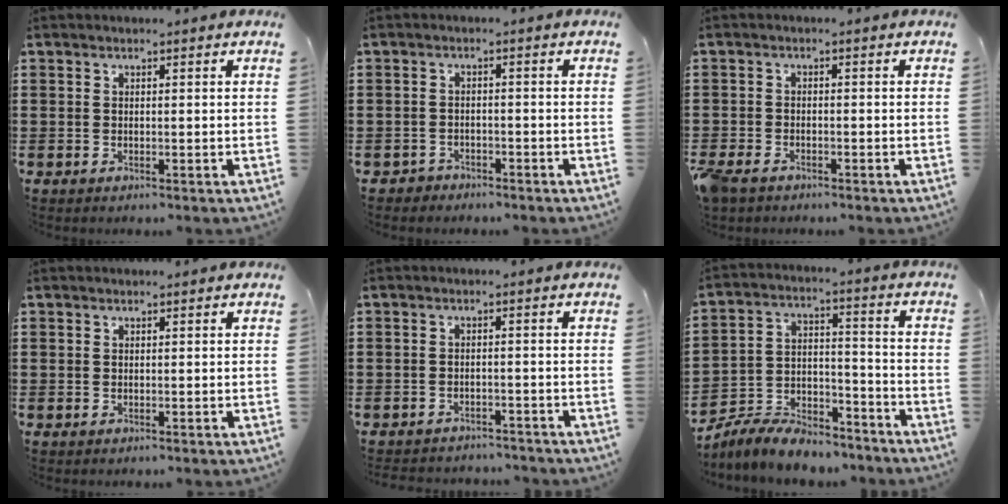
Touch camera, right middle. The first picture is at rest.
{"total": 1.8, "force": [-1.7, 0.5, -0.2], "torque": [-0.005, -0.001, -0.039]}
{"total": 2.3, "force": [-1.9, 0.8, 0.8], "torque": [-0.039, -0.007, -0.046]}
{"total": 0.0}
{"total": 2.3, "force": [-2.3, 0.1, -0.1], "torque": [-0.013, -0.001, -0.050]}
{"total": 8.2, "force": [-7.8, 1.8, 1.8], "torque": [-0.035, 0.015, -0.152]}